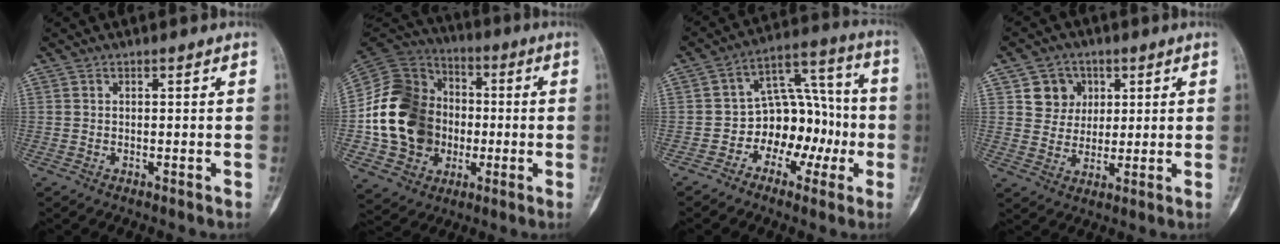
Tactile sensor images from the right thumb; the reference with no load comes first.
{"total": 21.0, "force": [-1.8, 17.7, 11.2], "torque": [-0.176, 0.027, -0.026]}
{"total": 12.2, "force": [-3.4, 9.0, 7.5], "torque": [-0.052, 0.060, -0.061]}
{"total": 7.1, "force": [2.8, 6.5, -0.1], "torque": [0.033, -0.001, 0.047]}